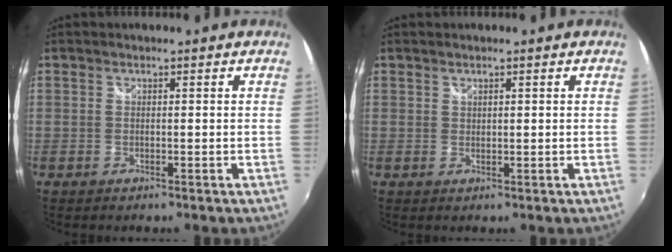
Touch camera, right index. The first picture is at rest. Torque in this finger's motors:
{"motor_torque": [-0.04, 0.20, -0.01, 0.00]}